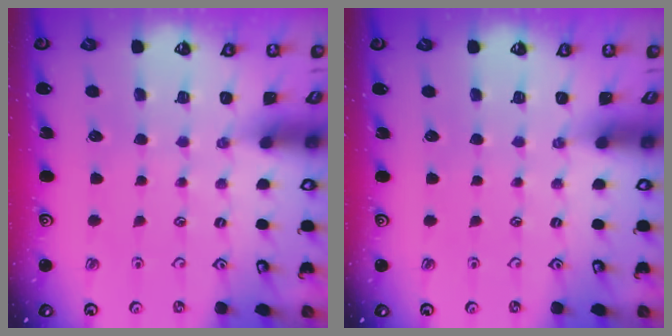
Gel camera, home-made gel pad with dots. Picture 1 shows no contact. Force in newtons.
{"total": 0.0}